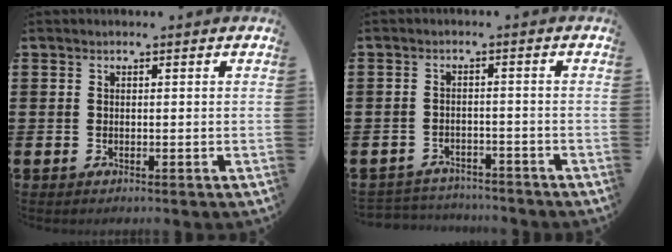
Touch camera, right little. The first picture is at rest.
{"total": 2.4, "force": [-2.4, 0.3, -0.3], "torque": [-0.003, 0.002, -0.054]}